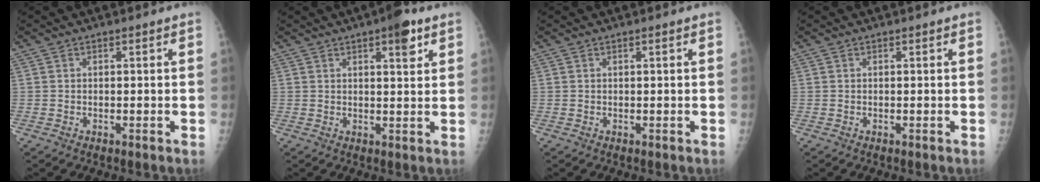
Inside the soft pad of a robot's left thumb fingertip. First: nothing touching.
{"total": 5.3, "force": [2.9, 1.6, 4.1], "torque": [-0.045, -0.011, 0.036]}
{"total": 0.0}
{"total": 0.0}